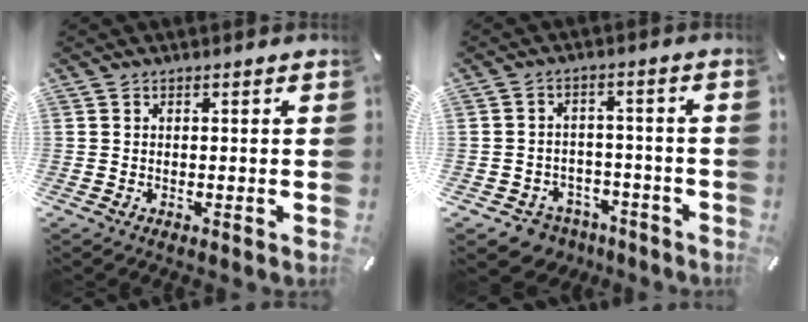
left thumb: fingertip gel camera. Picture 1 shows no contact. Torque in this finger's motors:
{"motor_torque": [0.02, 0.14, -0.26, 0.33, 0.04]}